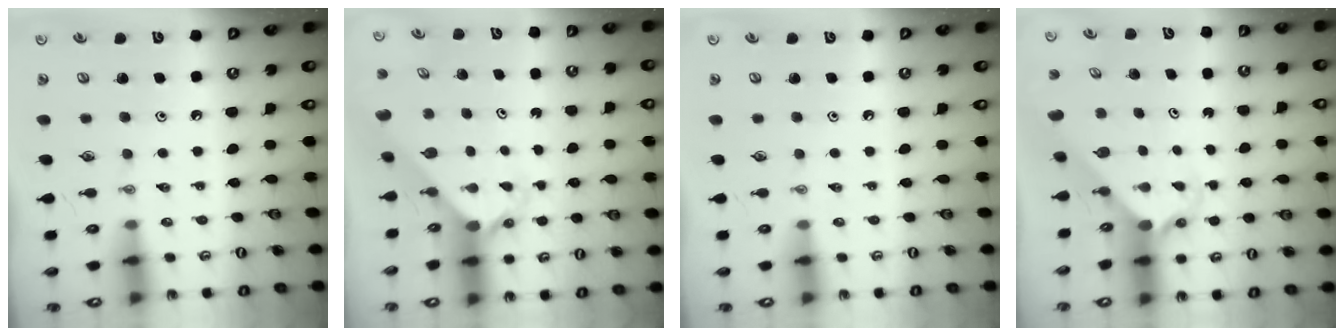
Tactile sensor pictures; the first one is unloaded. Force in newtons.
{"total": 2.4, "press": 2.4, "slide": 0.2}
{"total": 0.0}
{"total": 2.4, "press": 2.4, "slide": 0.3}